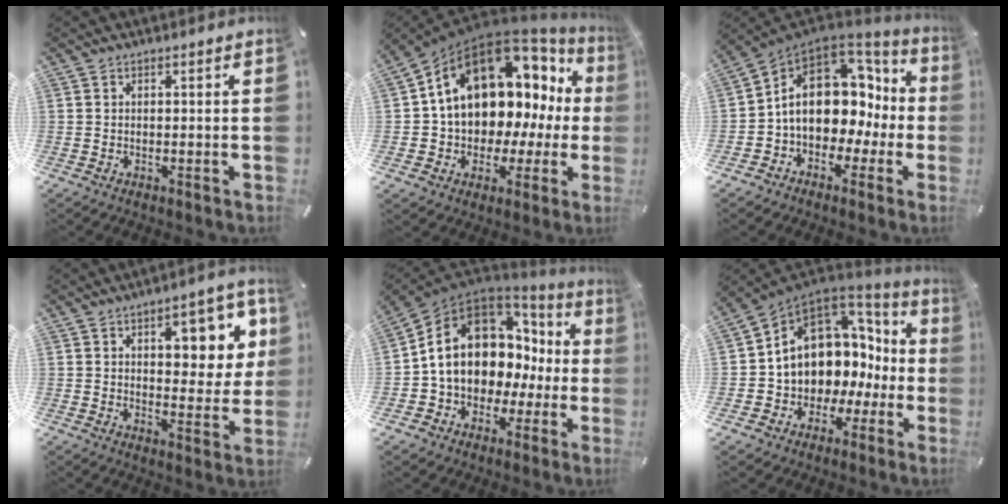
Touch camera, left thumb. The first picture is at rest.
{"total": 16.1, "force": [7.5, 11.2, 8.9], "torque": [-0.138, -0.070, 0.135]}
{"total": 14.4, "force": [1.6, 11.0, 9.3], "torque": [-0.156, -0.011, 0.030]}
{"total": 13.0, "force": [5.0, 6.4, 10.1], "torque": [-0.120, -0.016, 0.077]}
{"total": 14.2, "force": [2.7, 11.1, 8.5], "torque": [-0.159, -0.026, 0.044]}
{"total": 11.9, "force": [3.1, 10.3, 5.2], "torque": [-0.094, -0.037, 0.067]}